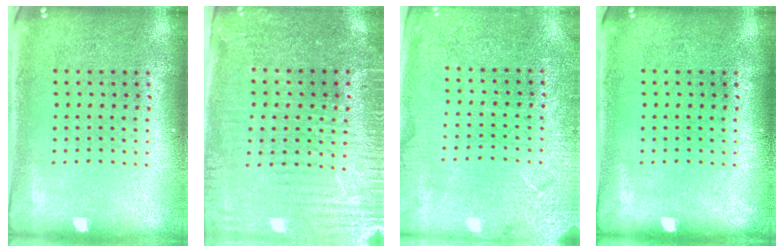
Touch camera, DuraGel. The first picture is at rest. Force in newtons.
{"total": 3.7, "press": 3.4, "slide": 1.5}
{"total": 2.8, "press": 2.8, "slide": 0.1}
{"total": 0.0}